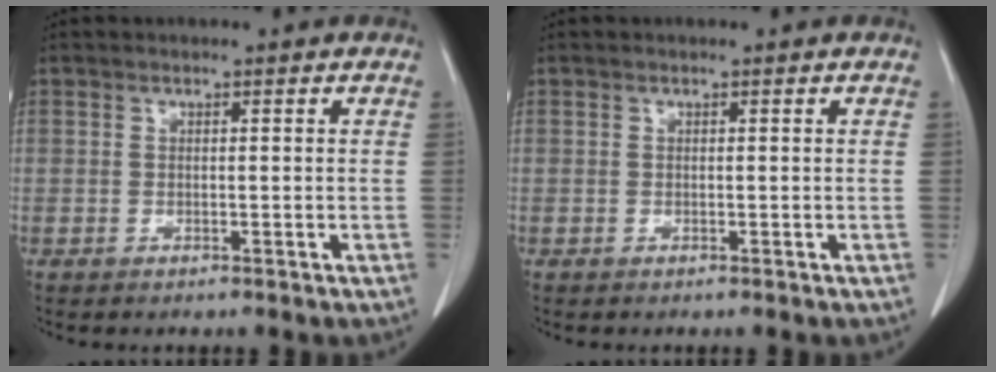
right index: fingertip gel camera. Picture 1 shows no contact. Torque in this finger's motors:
{"motor_torque": [0.00, 0.01, 0.00, 0.00]}